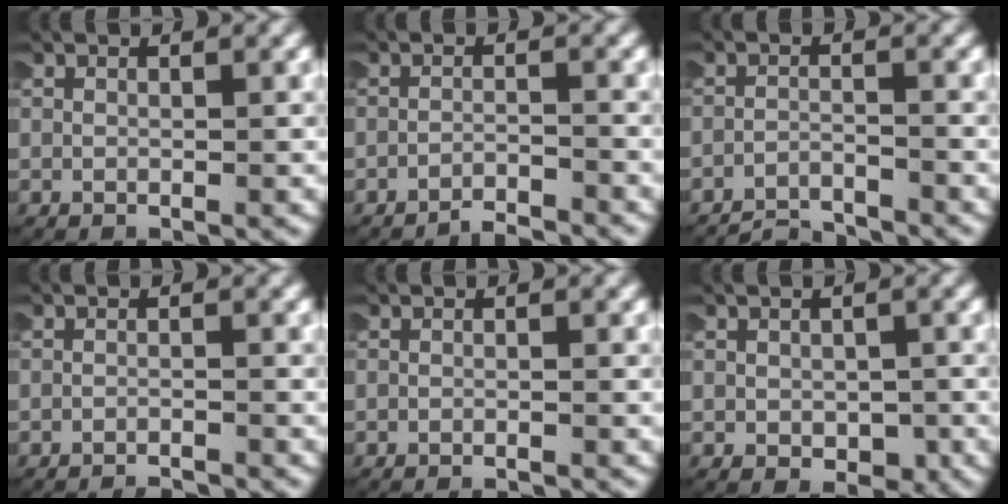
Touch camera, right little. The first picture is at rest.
{"total": 2.9, "force": [-2.9, 0.1, 0.0], "torque": [0.001, -0.008, -0.049]}
{"total": 4.2, "force": [-4.2, 0.6, 0.3], "torque": [-0.007, -0.018, -0.067]}
{"total": 2.6, "force": [-2.6, 0.2, 0.0], "torque": [-0.003, -0.012, -0.038]}
{"total": 1.3, "force": [-1.3, 0.0, 0.0], "torque": [-0.002, -0.004, -0.019]}
{"total": 1.7, "force": [-0.9, 1.4, 0.5], "torque": [-0.010, 0.001, -0.015]}